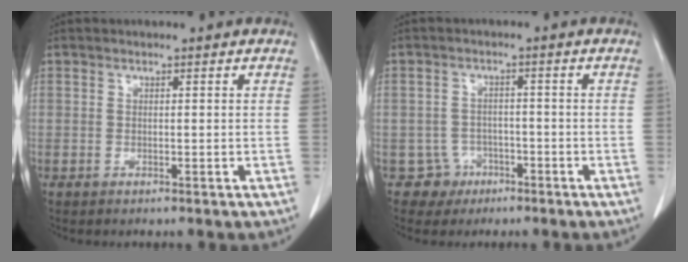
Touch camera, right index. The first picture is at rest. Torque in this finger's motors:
{"motor_torque": [-1.29, 0.29, -0.78, -0.20]}